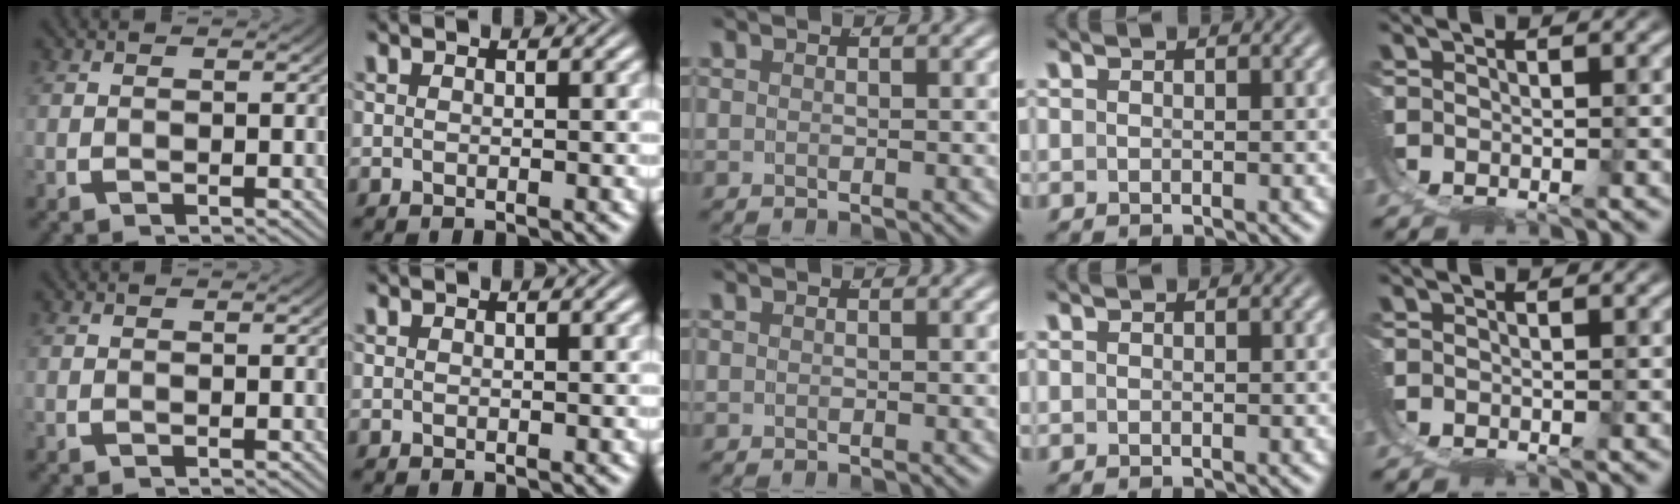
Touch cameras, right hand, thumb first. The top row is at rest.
{}